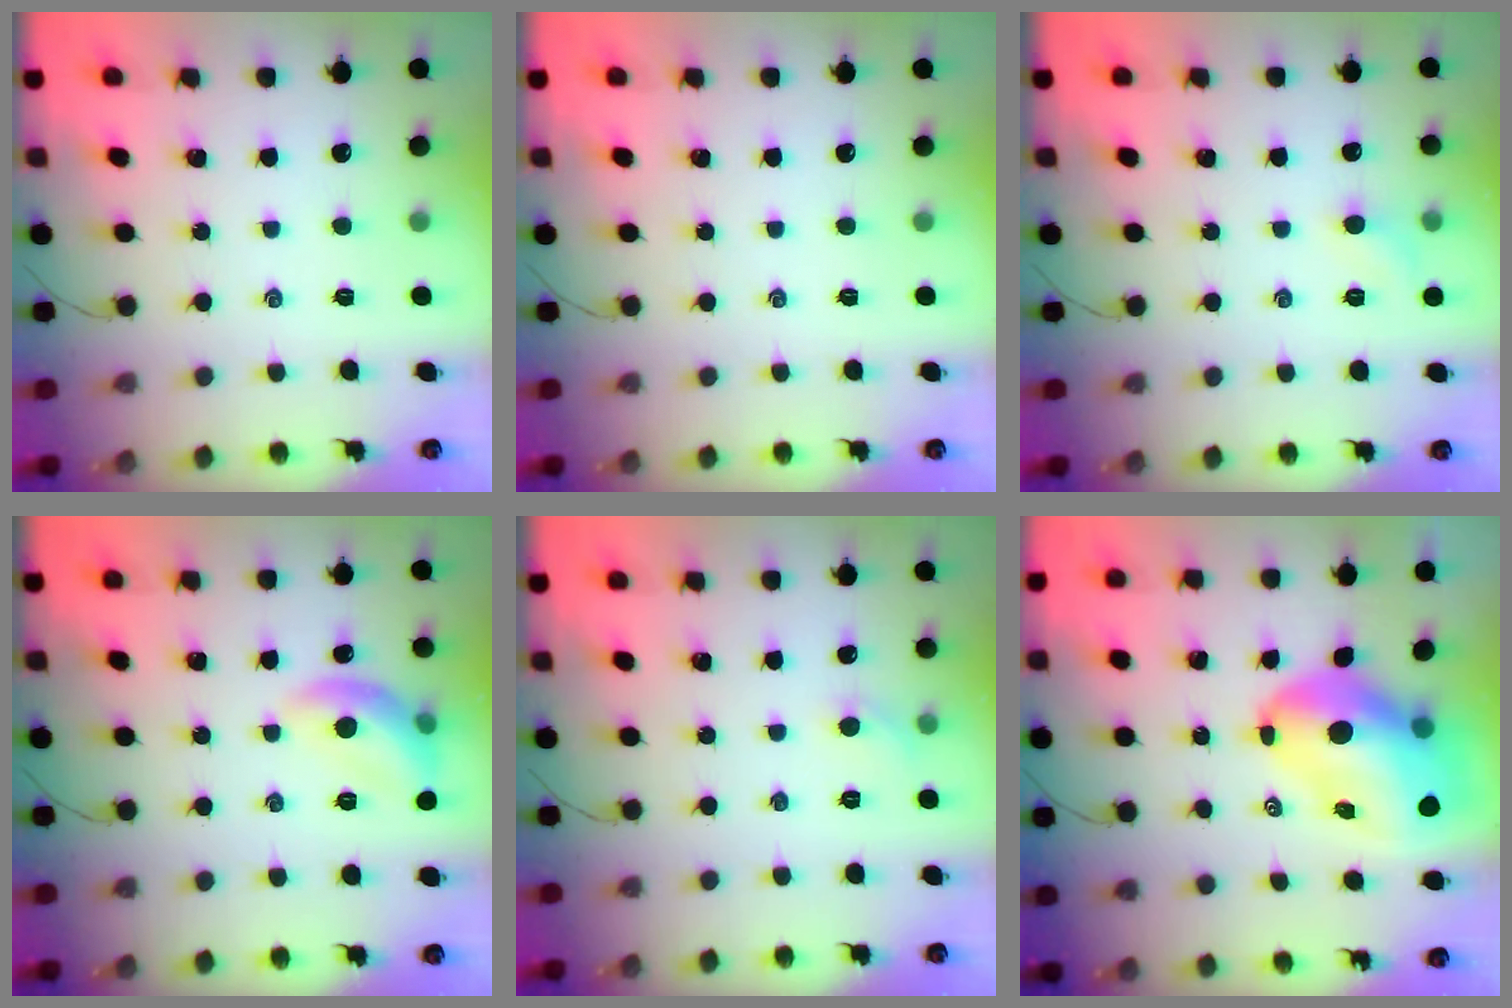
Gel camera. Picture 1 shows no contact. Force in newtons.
{"total": 0.0}
{"total": 4.8, "press": 4.5, "slide": 1.4}
{"total": 11.1, "press": 11.1, "slide": 0.4}
{"total": 4.1, "press": 3.8, "slide": 1.4}
{"total": 15.1, "press": 14.4, "slide": 4.7}